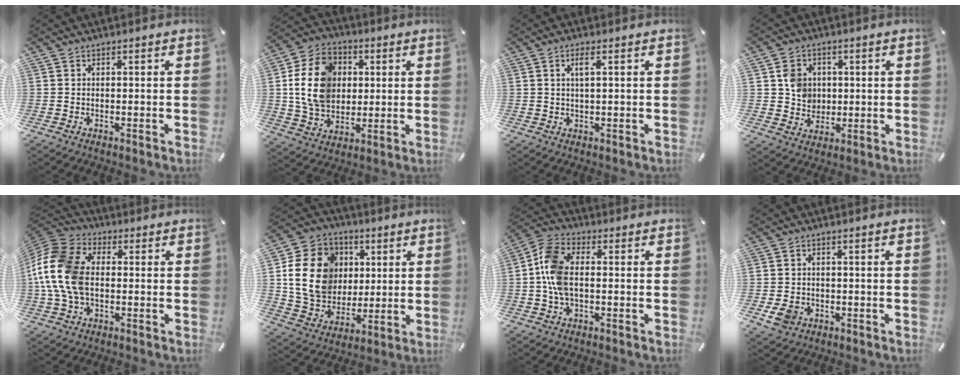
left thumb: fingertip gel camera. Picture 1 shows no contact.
{"total": 14.8, "force": [1.8, 11.9, 8.6], "torque": [-0.181, 0.012, 0.031]}
{"total": 2.9, "force": [1.0, 0.7, 2.7], "torque": [-0.057, 0.004, 0.014]}
{"total": 7.0, "force": [1.1, 6.6, 2.2], "torque": [-0.026, 0.005, 0.020]}
{"total": 15.4, "force": [-0.8, 10.6, 11.2], "torque": [-0.260, 0.007, -0.016]}
{"total": 17.6, "force": [2.6, 15.3, 8.3], "torque": [-0.170, 0.007, 0.053]}
{"total": 9.0, "force": [-0.7, 5.3, 7.3], "torque": [-0.166, 0.001, -0.014]}
{"total": 4.7, "force": [-1.5, 4.0, 2.1], "torque": [-0.045, -0.003, -0.028]}